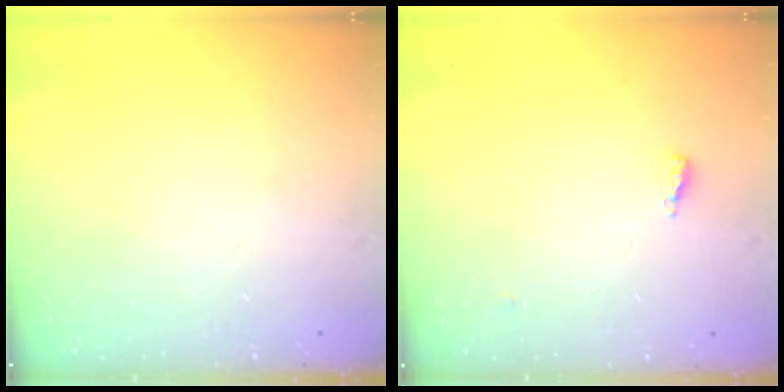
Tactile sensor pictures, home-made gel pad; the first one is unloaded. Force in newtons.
{"total": 4.7, "press": 4.6, "slide": 1.2}